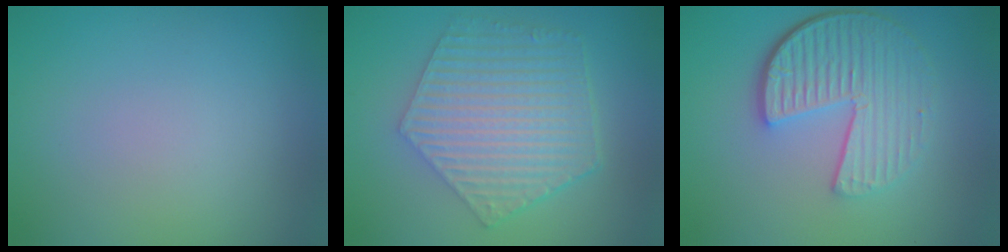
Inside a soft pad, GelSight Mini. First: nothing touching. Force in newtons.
{"total": 6.9, "press": 5.0, "slide": 4.8}
{"total": 6.2, "press": 4.4, "slide": 4.3}